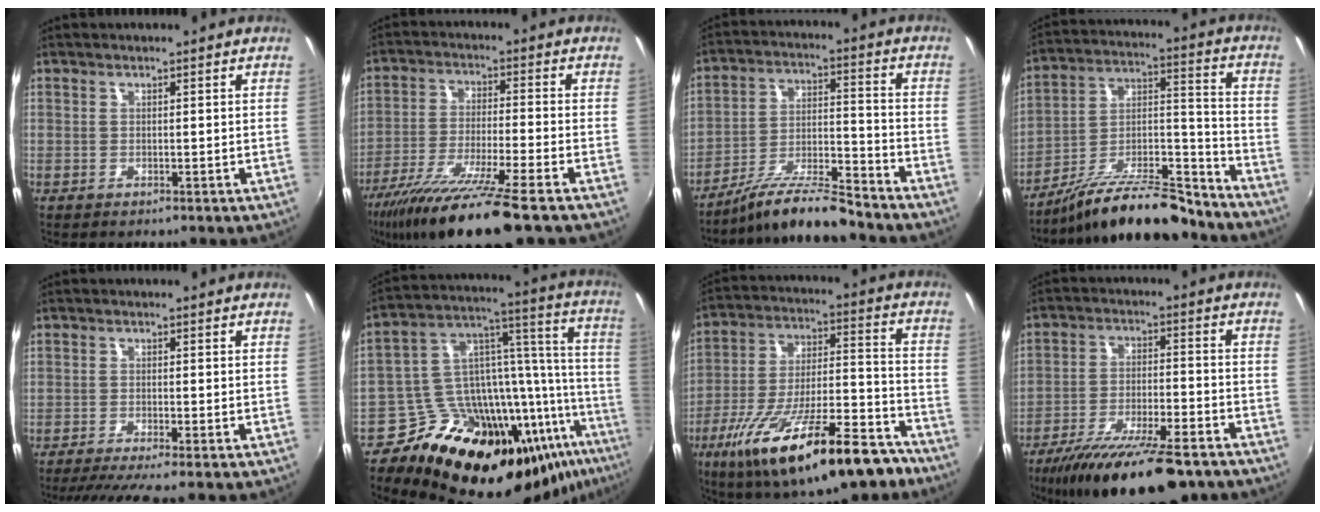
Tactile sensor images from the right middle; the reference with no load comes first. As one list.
[{"total": 16.2, "force": [-12.3, 0.1, 10.6], "torque": [-0.214, -0.041, -0.215]}, {"total": 11.9, "force": [-10.7, 0.6, 5.2], "torque": [-0.103, 0.000, -0.192]}, {"total": 19.8, "force": [-16.4, 4.9, 9.9], "torque": [-0.169, 0.015, -0.258]}, {"total": 5.4, "force": [-4.6, -1.2, 2.7], "torque": [-0.063, -0.020, -0.079]}, {"total": 28.5, "force": [-18.1, 11.2, 18.9], "torque": [-0.255, 0.015, -0.276]}, {"total": 26.0, "force": [-16.5, 8.0, 18.5], "torque": [-0.312, -0.034, -0.252]}, {"total": 19.6, "force": [-14.9, 5.0, 11.7], "torque": [-0.216, -0.038, -0.229]}]